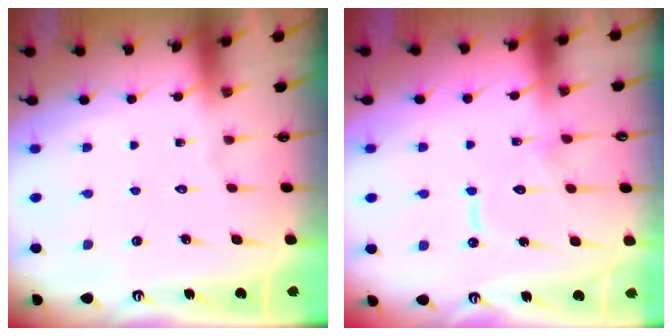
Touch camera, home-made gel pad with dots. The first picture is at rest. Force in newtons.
{"total": 10.6, "press": 10.6, "slide": 0.9}